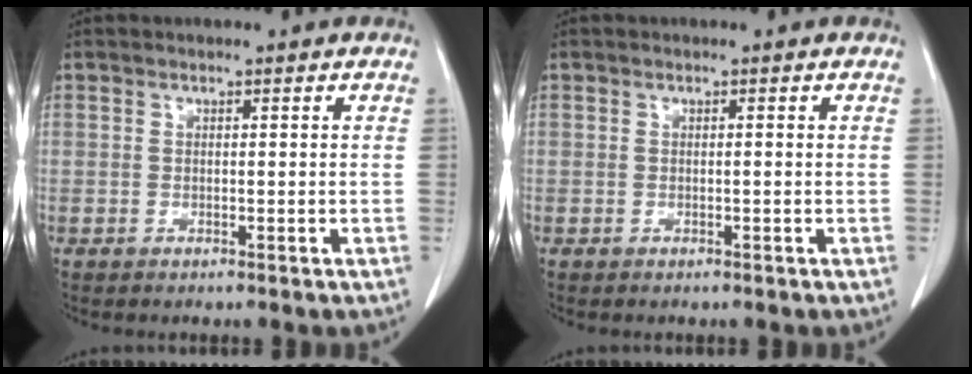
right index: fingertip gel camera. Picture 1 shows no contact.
{"total": 0.0}